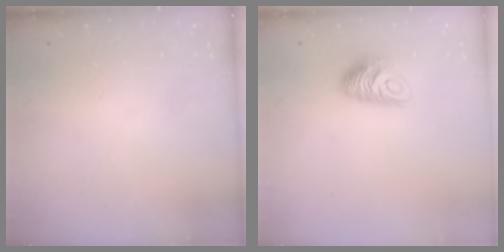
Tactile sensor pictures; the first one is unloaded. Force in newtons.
{"total": 10.0, "press": 10.0, "slide": 0.6}